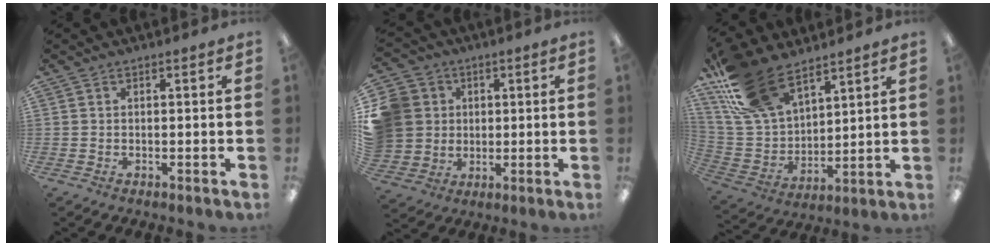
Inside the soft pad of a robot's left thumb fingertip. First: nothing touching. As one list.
[{"total": 11.8, "force": [2.8, 11.0, 3.2], "torque": [-0.091, -0.001, 0.058]}, {"total": 20.4, "force": [14.3, 10.2, 10.4], "torque": [-0.240, -0.059, 0.267]}]